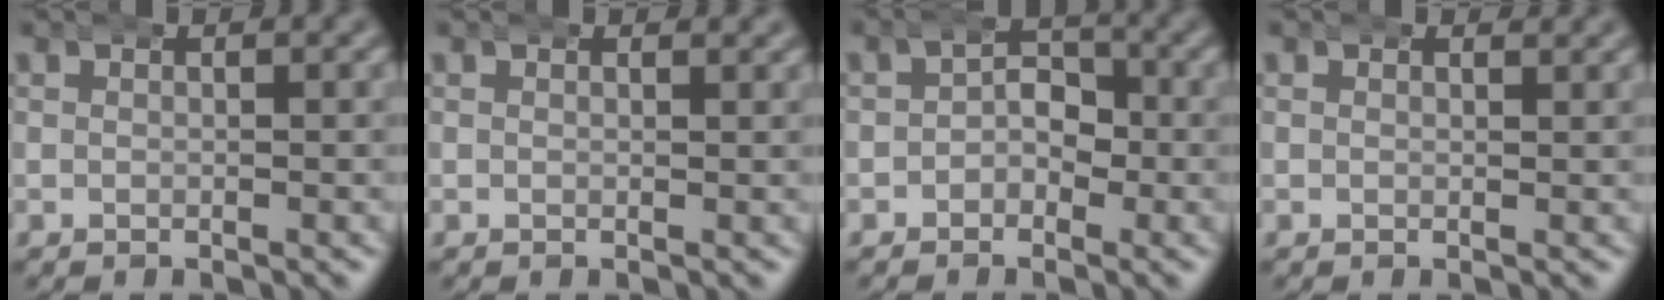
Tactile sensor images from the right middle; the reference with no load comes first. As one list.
[{"total": 0.8, "force": [0.8, 0.1, 0.1], "torque": [0.001, -0.003, 0.010]}, {"total": 2.8, "force": [-0.5, 2.3, 1.4], "torque": [-0.009, 0.002, -0.018]}, {"total": 0.8, "force": [0.8, 0.1, 0.0], "torque": [0.003, -0.004, 0.010]}]